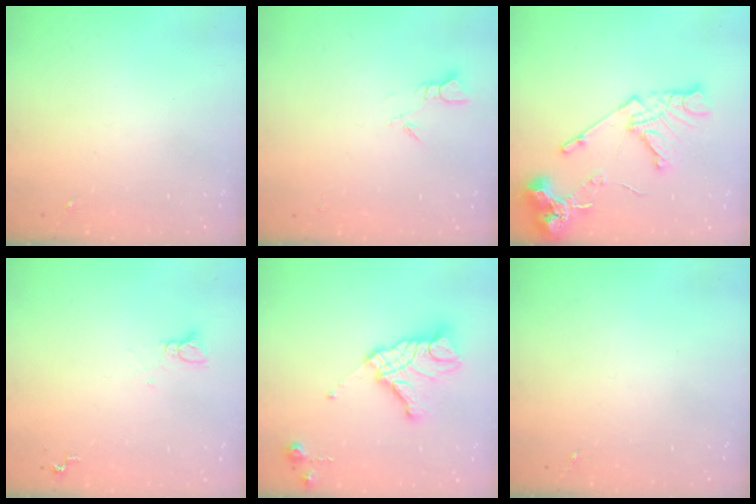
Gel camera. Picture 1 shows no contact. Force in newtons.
{"total": 2.7, "press": 2.7, "slide": 0.3}
{"total": 16.4, "press": 16.3, "slide": 1.9}
{"total": 2.8, "press": 2.8, "slide": 0.1}
{"total": 18.0, "press": 17.9, "slide": 1.7}
{"total": 0.0}